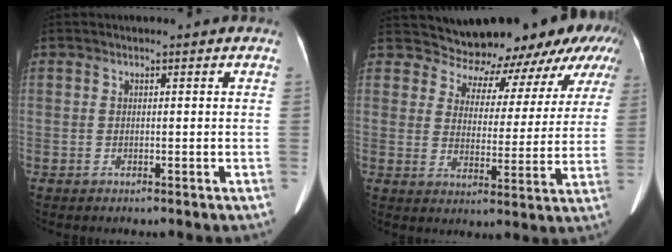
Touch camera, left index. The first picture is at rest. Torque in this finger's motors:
{"motor_torque": [1.12, -1.02, 1.05, 0.07]}